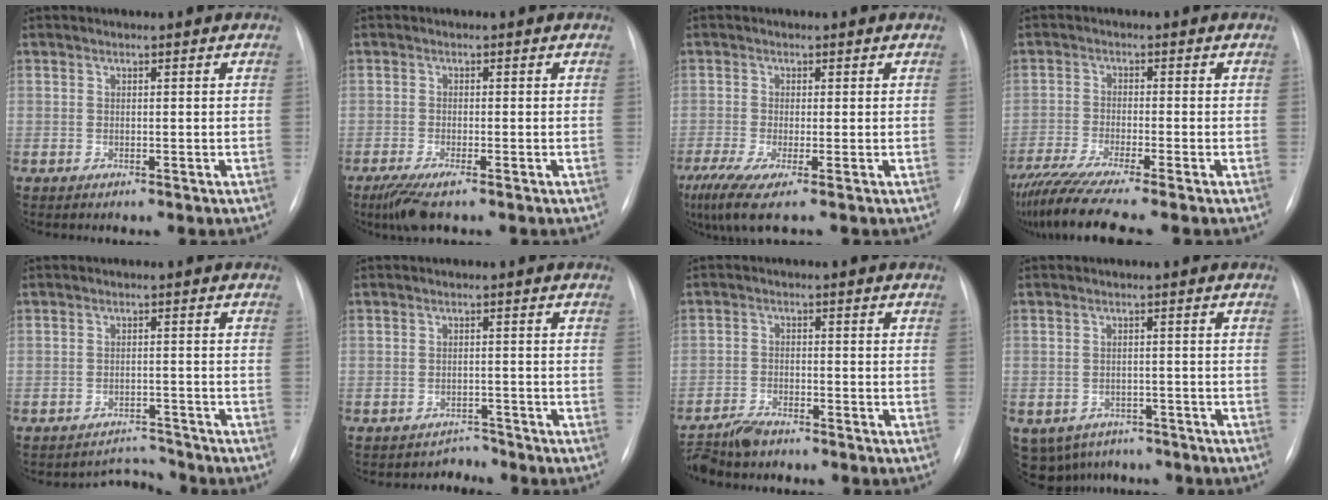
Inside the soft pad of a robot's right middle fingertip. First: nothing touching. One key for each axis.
{"total": 4.3, "fx": -2.8, "fy": 0.6, "fz": 3.2, "tx": -0.066, "ty": -0.014, "tz": -0.050}
{"total": 6.6, "fx": -4.1, "fy": 0.4, "fz": 5.1, "tx": -0.093, "ty": -0.021, "tz": -0.076}
{"total": 11.3, "fx": -9.3, "fy": -0.8, "fz": 6.4, "tx": -0.108, "ty": -0.033, "tz": -0.153}
{"total": 3.2, "fx": -2.8, "fy": -0.3, "fz": -1.6, "tx": 0.024, "ty": 0.006, "tz": -0.038}
{"total": 2.3, "fx": -1.9, "fy": 0.0, "fz": -1.3, "tx": 0.022, "ty": 0.003, "tz": -0.026}
{"total": 5.0, "fx": -4.6, "fy": 1.2, "fz": 1.7, "tx": -0.034, "ty": -0.016, "tz": -0.083}
{"total": 8.4, "fx": -6.1, "fy": 5.5, "fz": 1.8, "tx": -0.036, "ty": 0.008, "tz": -0.072}